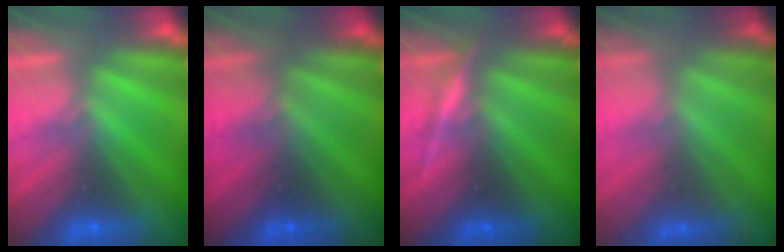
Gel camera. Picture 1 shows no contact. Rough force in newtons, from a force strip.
{"total": 1.8}
{"total": 3.3}
{"total": 1.7}